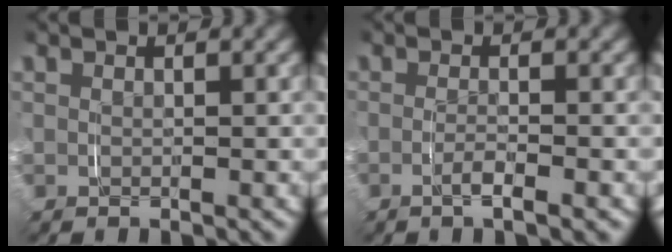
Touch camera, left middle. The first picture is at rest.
{"total": 1.6, "force": [-1.1, -0.2, 1.1], "torque": [-0.027, -0.006, -0.019]}